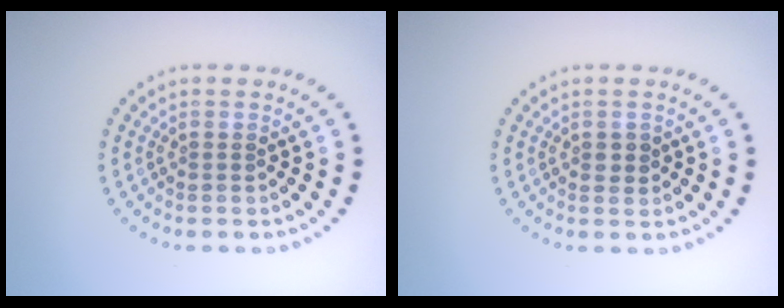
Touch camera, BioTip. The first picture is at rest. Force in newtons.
{"total": 1.1, "press": 1.1, "slide": 0.2}